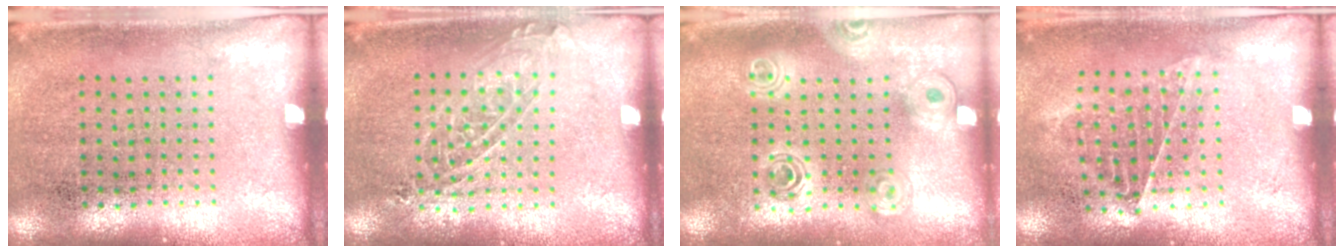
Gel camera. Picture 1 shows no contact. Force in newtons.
{"total": 1.3, "press": 1.1, "slide": 0.5}
{"total": 1.5, "press": 1.4, "slide": 0.7}
{"total": 0.9, "press": 0.8, "slide": 0.4}